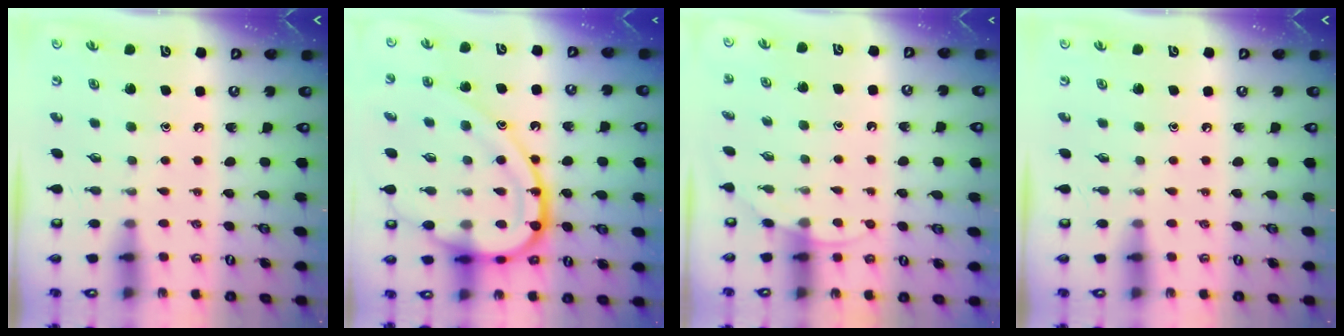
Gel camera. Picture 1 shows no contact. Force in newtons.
{"total": 22.9, "press": 22.7, "slide": 2.3}
{"total": 3.9, "press": 3.8, "slide": 0.4}
{"total": 0.0}